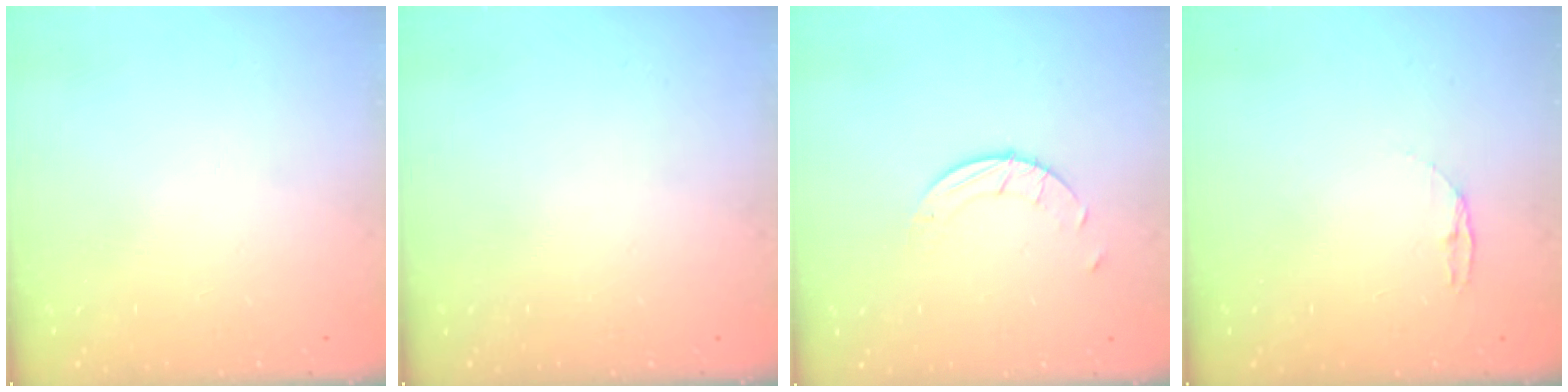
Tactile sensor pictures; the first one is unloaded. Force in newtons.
{"total": 0.0}
{"total": 2.6, "press": 2.6, "slide": 0.2}
{"total": 3.8, "press": 3.7, "slide": 0.4}